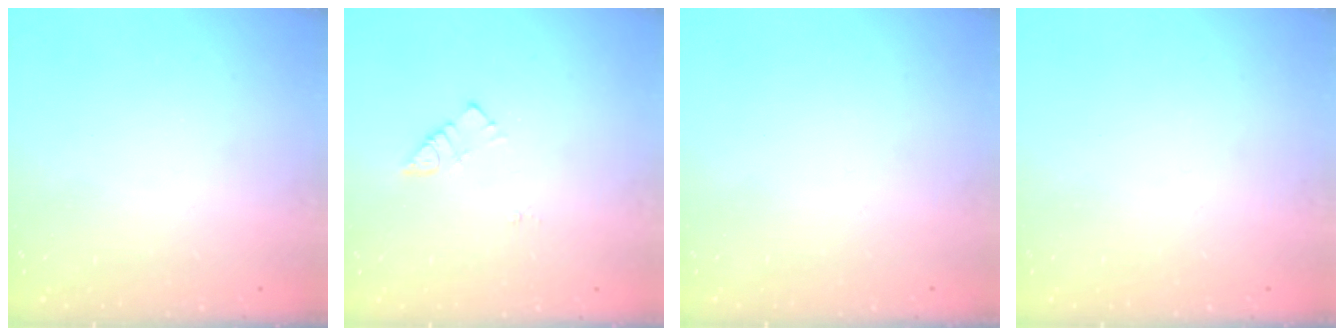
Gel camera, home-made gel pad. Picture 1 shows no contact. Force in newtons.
{"total": 4.1, "press": 4.0, "slide": 0.7}
{"total": 1.6, "press": 1.6, "slide": 0.1}
{"total": 0.0}